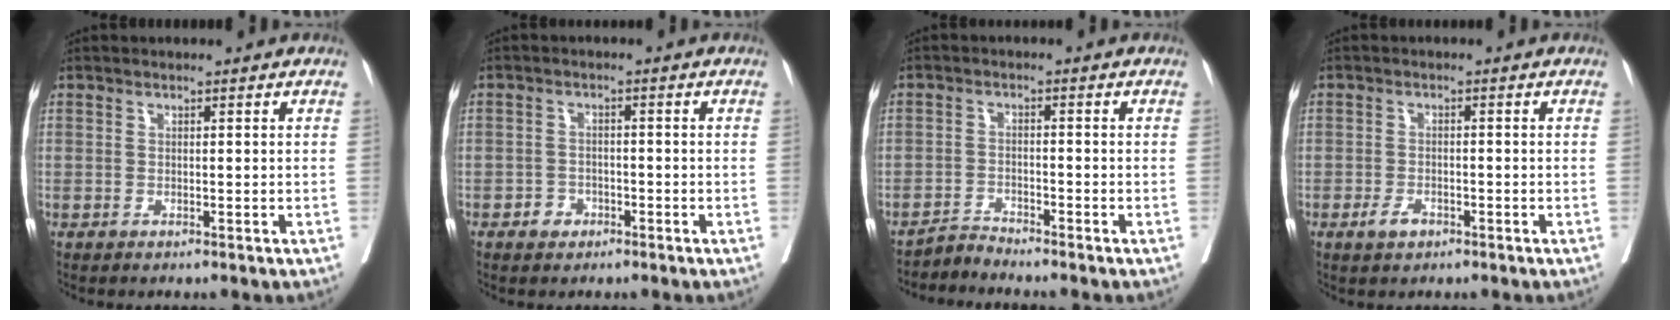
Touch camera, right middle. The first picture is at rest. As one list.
[{"total": 2.1, "force": [-1.3, 1.6, 0.6], "torque": [-0.010, 0.006, -0.019]}, {"total": 2.4, "force": [-2.1, -0.5, -0.9], "torque": [0.024, -0.013, -0.038]}, {"total": 2.2, "force": [-1.4, 1.3, 1.2], "torque": [-0.024, 0.002, -0.019]}]